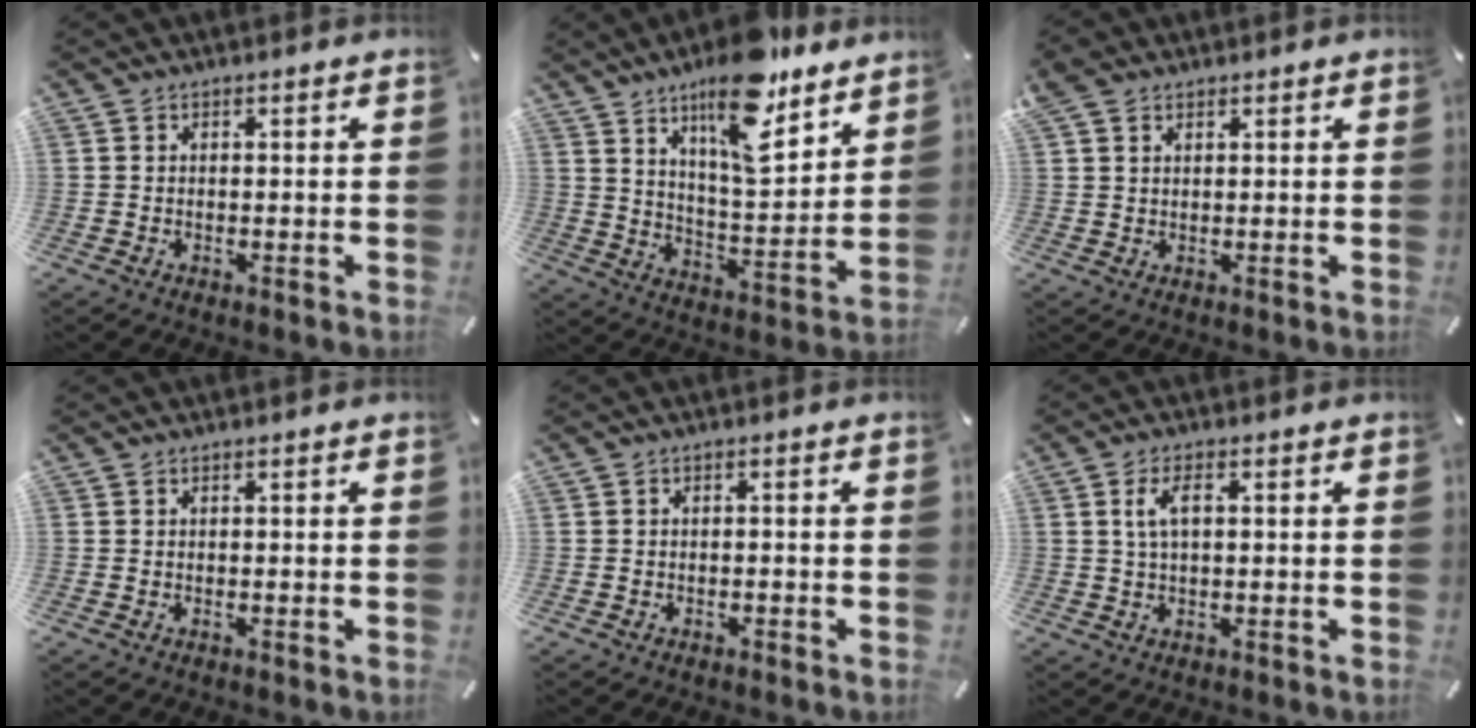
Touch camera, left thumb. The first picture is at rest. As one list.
[{"total": 16.3, "force": [11.3, 6.0, 10.1], "torque": [-0.161, -0.070, 0.192]}, {"total": 3.1, "force": [1.8, 2.3, 1.2], "torque": [-0.027, 0.004, 0.036]}, {"total": 0.0}, {"total": 0.9, "force": [-0.7, 0.4, 0.4], "torque": [-0.009, 0.001, -0.016]}, {"total": 4.4, "force": [1.0, 2.0, 3.8], "torque": [-0.078, 0.008, 0.016]}]